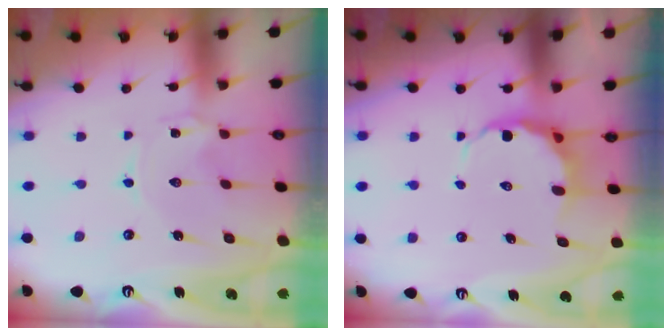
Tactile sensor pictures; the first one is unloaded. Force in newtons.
{"total": 6.5, "press": 6.3, "slide": 1.5}